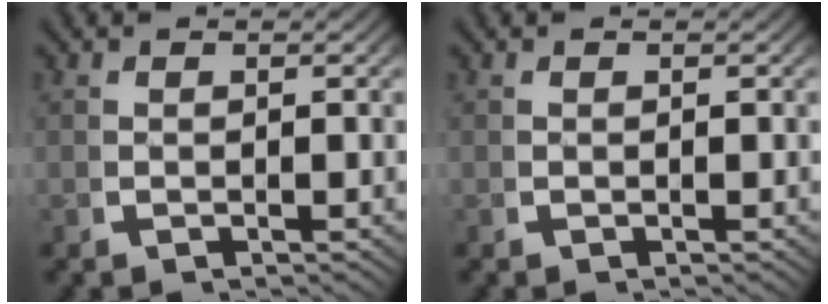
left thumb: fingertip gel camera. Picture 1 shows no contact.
{"total": 0.0}